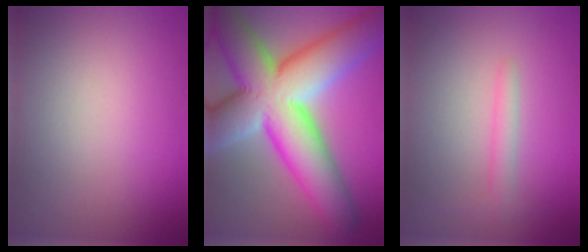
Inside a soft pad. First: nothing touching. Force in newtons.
{"total": 15.8, "press": 15.7, "slide": 1.0}
{"total": 1.6, "press": 1.6, "slide": 0.1}